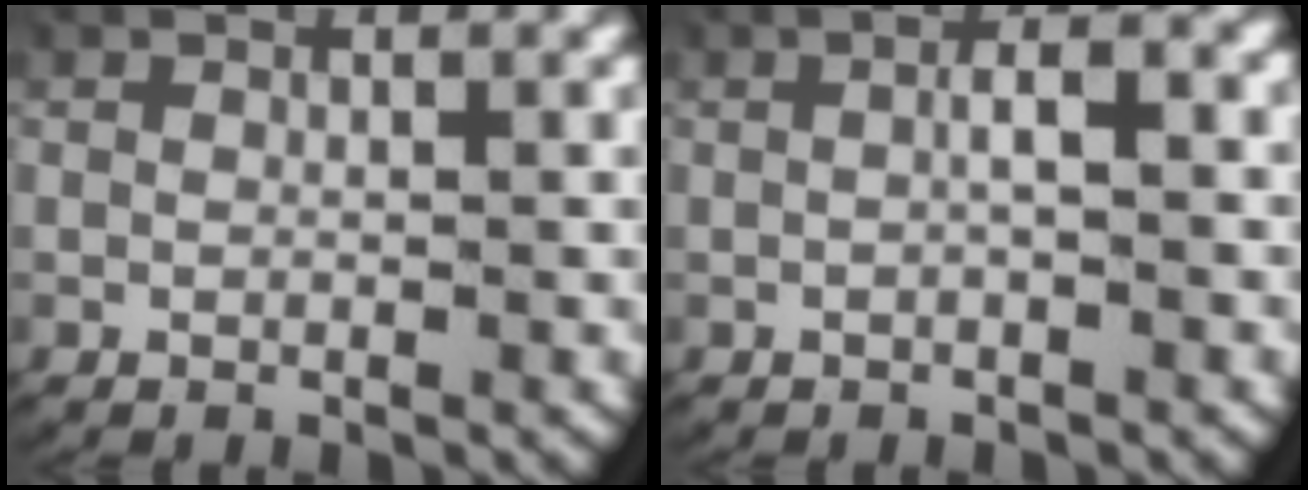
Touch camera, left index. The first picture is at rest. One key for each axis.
{"total": 1.9, "fx": -0.1, "fy": 0.4, "fz": 1.9, "tx": -0.031, "ty": 0.007, "tz": -0.004}